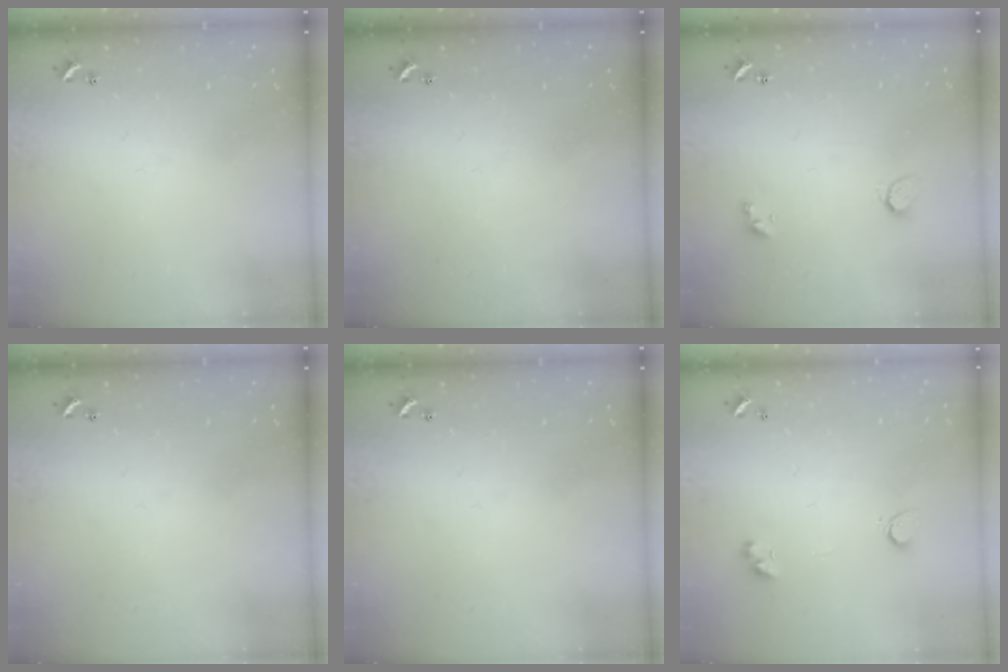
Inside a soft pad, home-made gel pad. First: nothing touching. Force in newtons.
{"total": 0.0}
{"total": 2.3, "press": 2.3, "slide": 0.5}
{"total": 0.0}
{"total": 0.0}
{"total": 2.9, "press": 2.6, "slide": 1.3}